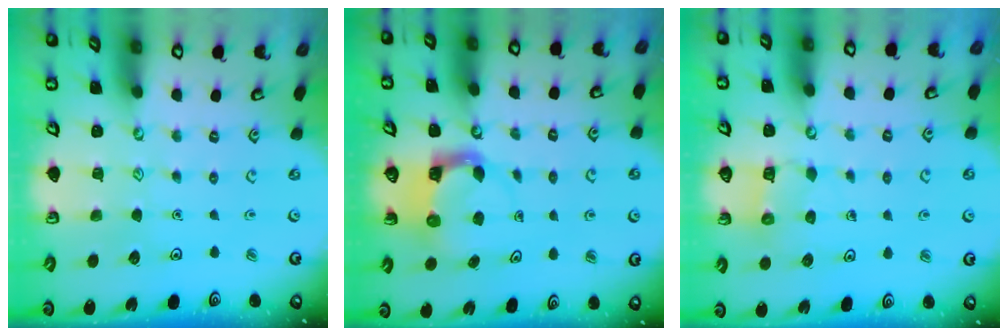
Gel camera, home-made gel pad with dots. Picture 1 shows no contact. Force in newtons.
{"total": 4.0, "press": 3.9, "slide": 0.4}
{"total": 5.5, "press": 5.5, "slide": 0.5}